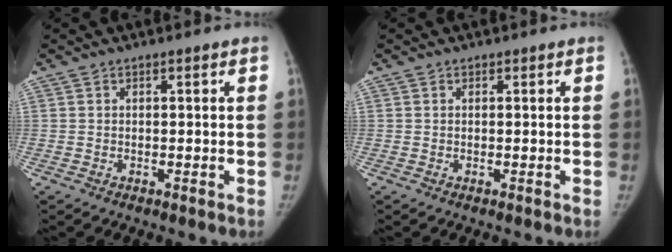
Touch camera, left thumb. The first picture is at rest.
{"total": 0.0}